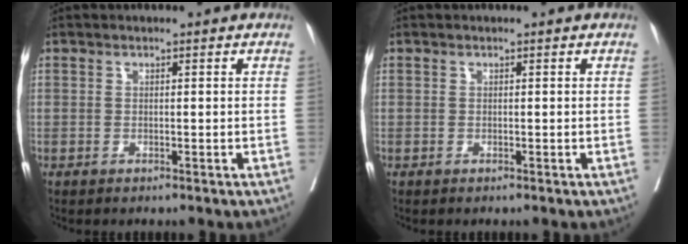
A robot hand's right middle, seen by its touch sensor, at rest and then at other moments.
{"total": 0.0}